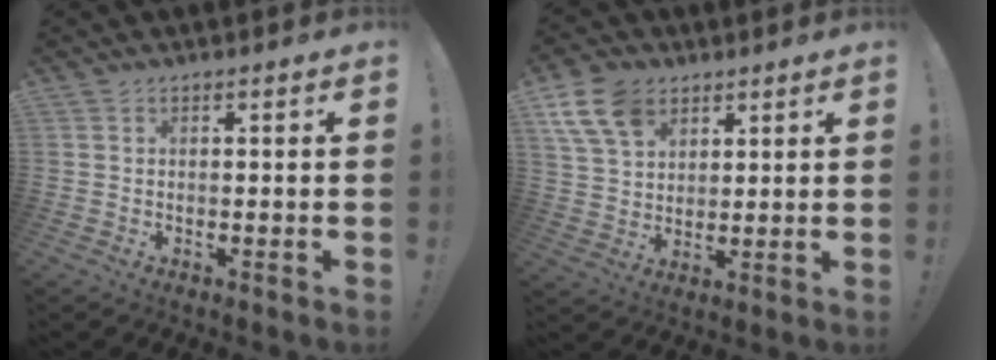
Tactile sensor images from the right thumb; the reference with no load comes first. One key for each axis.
{"total": 12.1, "fx": 6.5, "fy": 8.1, "fz": 6.1, "tx": -0.123, "ty": -0.019, "tz": 0.129}